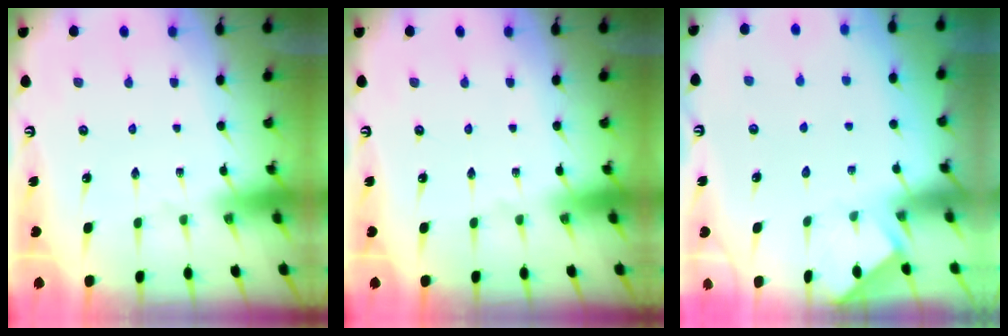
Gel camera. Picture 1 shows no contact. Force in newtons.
{"total": 0.0}
{"total": 1.2, "press": 1.2, "slide": 0.2}